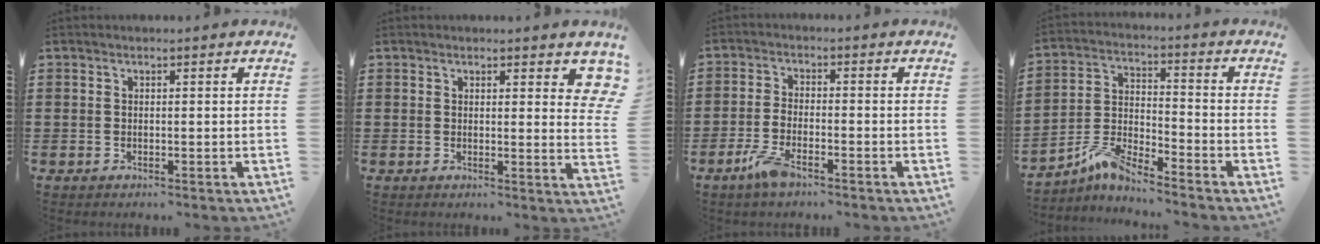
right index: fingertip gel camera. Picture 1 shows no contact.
{"total": 2.7, "force": [2.1, 1.0, 1.5], "torque": [-0.012, -0.002, 0.034]}
{"total": 4.1, "force": [-2.6, 1.3, 2.9], "torque": [-0.076, -0.004, -0.055]}
{"total": 6.0, "force": [-5.2, 0.9, 2.8], "torque": [-0.083, -0.007, -0.108]}